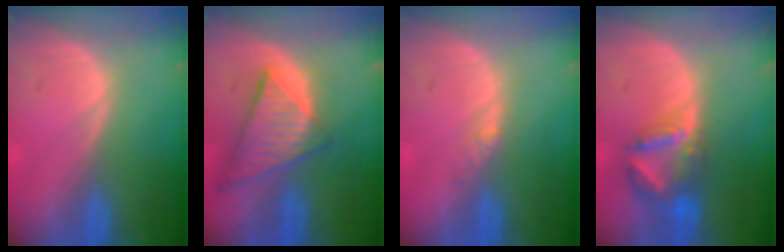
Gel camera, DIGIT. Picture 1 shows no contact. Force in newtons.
{"total": 9.0, "press": 7.8, "slide": 4.4}
{"total": 1.8, "press": 1.6, "slide": 1.0}
{"total": 7.1, "press": 6.4, "slide": 3.2}